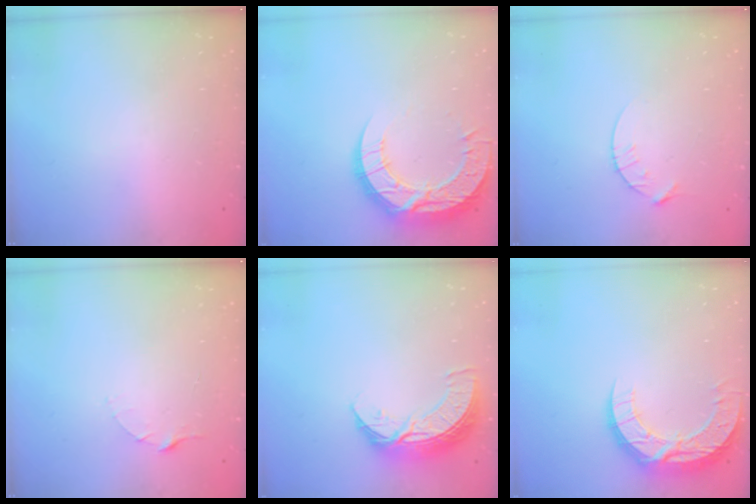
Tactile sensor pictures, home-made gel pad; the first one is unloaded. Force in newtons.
{"total": 16.3, "press": 16.3, "slide": 1.4}
{"total": 4.8, "press": 4.8, "slide": 0.6}
{"total": 2.5, "press": 2.5, "slide": 0.3}
{"total": 10.3, "press": 10.2, "slide": 0.7}
{"total": 12.9, "press": 12.9, "slide": 1.1}